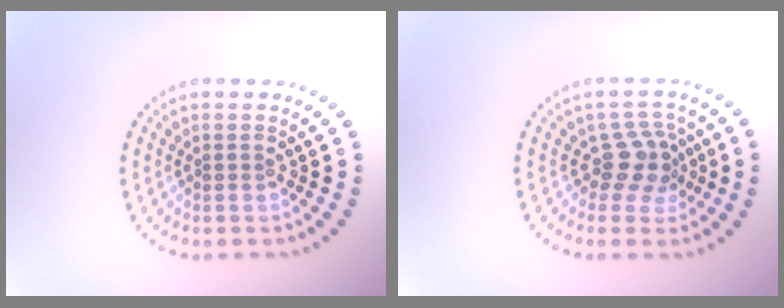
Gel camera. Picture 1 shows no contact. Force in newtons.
{"total": 2.9, "press": 2.2, "slide": 1.9}